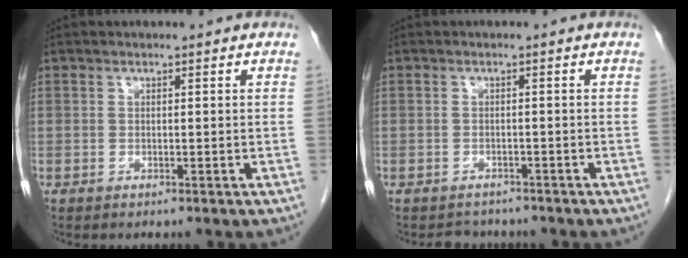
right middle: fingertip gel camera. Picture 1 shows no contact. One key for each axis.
{"total": 3.0, "fx": -2.7, "fy": 1.3, "fz": -0.1, "tx": -0.001, "ty": 0.000, "tz": -0.040}